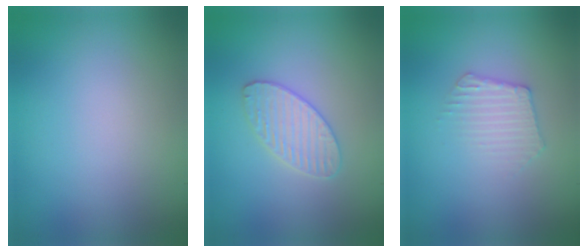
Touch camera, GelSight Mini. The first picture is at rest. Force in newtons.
{"total": 3.0, "press": 3.0, "slide": 0.2}
{"total": 2.4, "press": 2.4, "slide": 0.3}